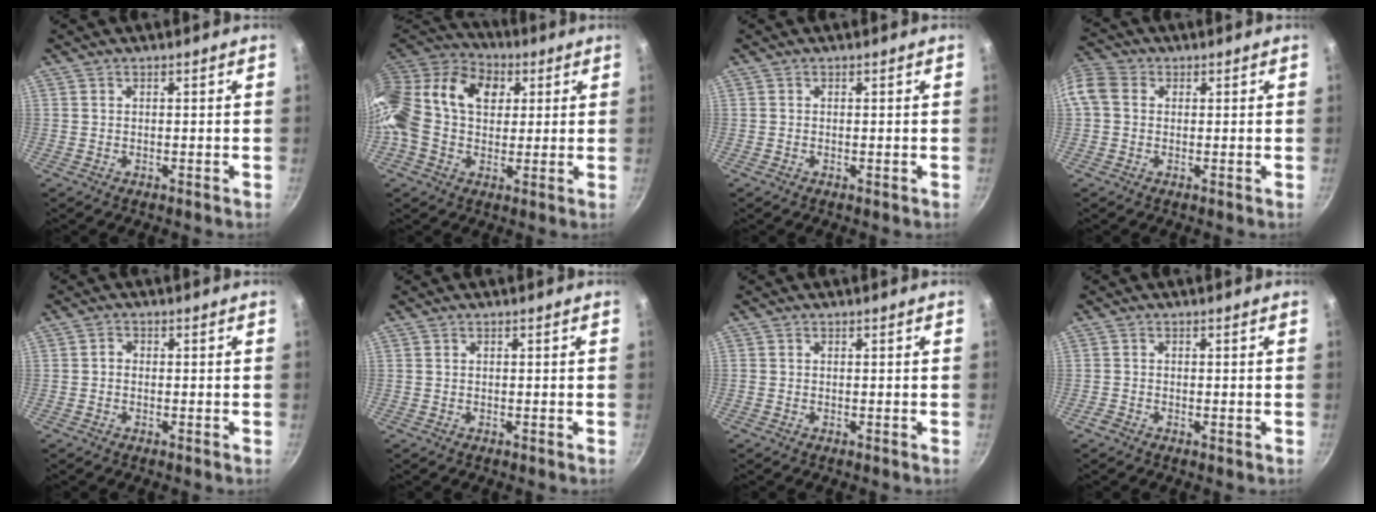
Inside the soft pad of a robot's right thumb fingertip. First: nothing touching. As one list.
[{"total": 22.7, "force": [5.2, 15.6, 15.7], "torque": [-0.303, 0.029, 0.070]}, {"total": 0.0}, {"total": 10.4, "force": [1.3, 8.6, 5.7], "torque": [-0.141, 0.033, 0.009]}, {"total": 1.2, "force": [-0.4, 1.0, 0.5], "torque": [-0.008, 0.006, -0.009]}, {"total": 0.0}, {"total": 0.0}, {"total": 1.2, "force": [-0.7, 0.7, 0.7], "torque": [-0.017, 0.002, -0.017]}]